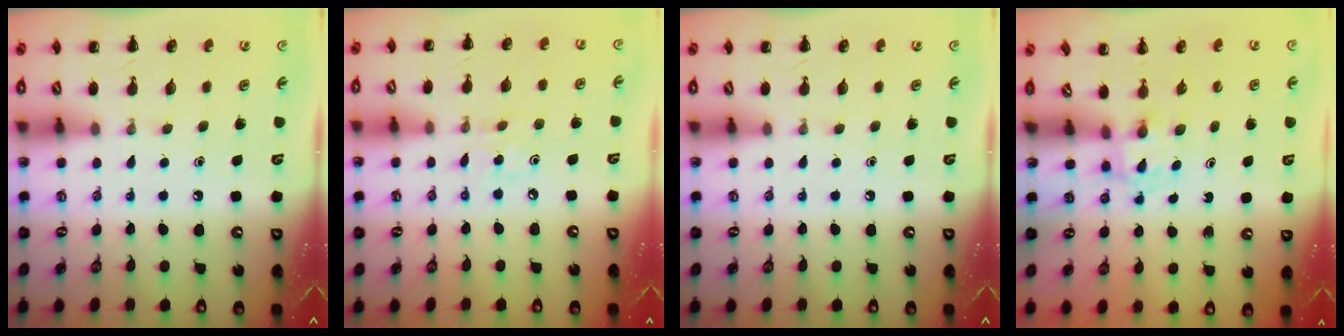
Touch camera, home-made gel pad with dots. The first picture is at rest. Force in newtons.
{"total": 3.5, "press": 3.3, "slide": 1.2}
{"total": 0.0}
{"total": 2.4, "press": 2.2, "slide": 1.0}